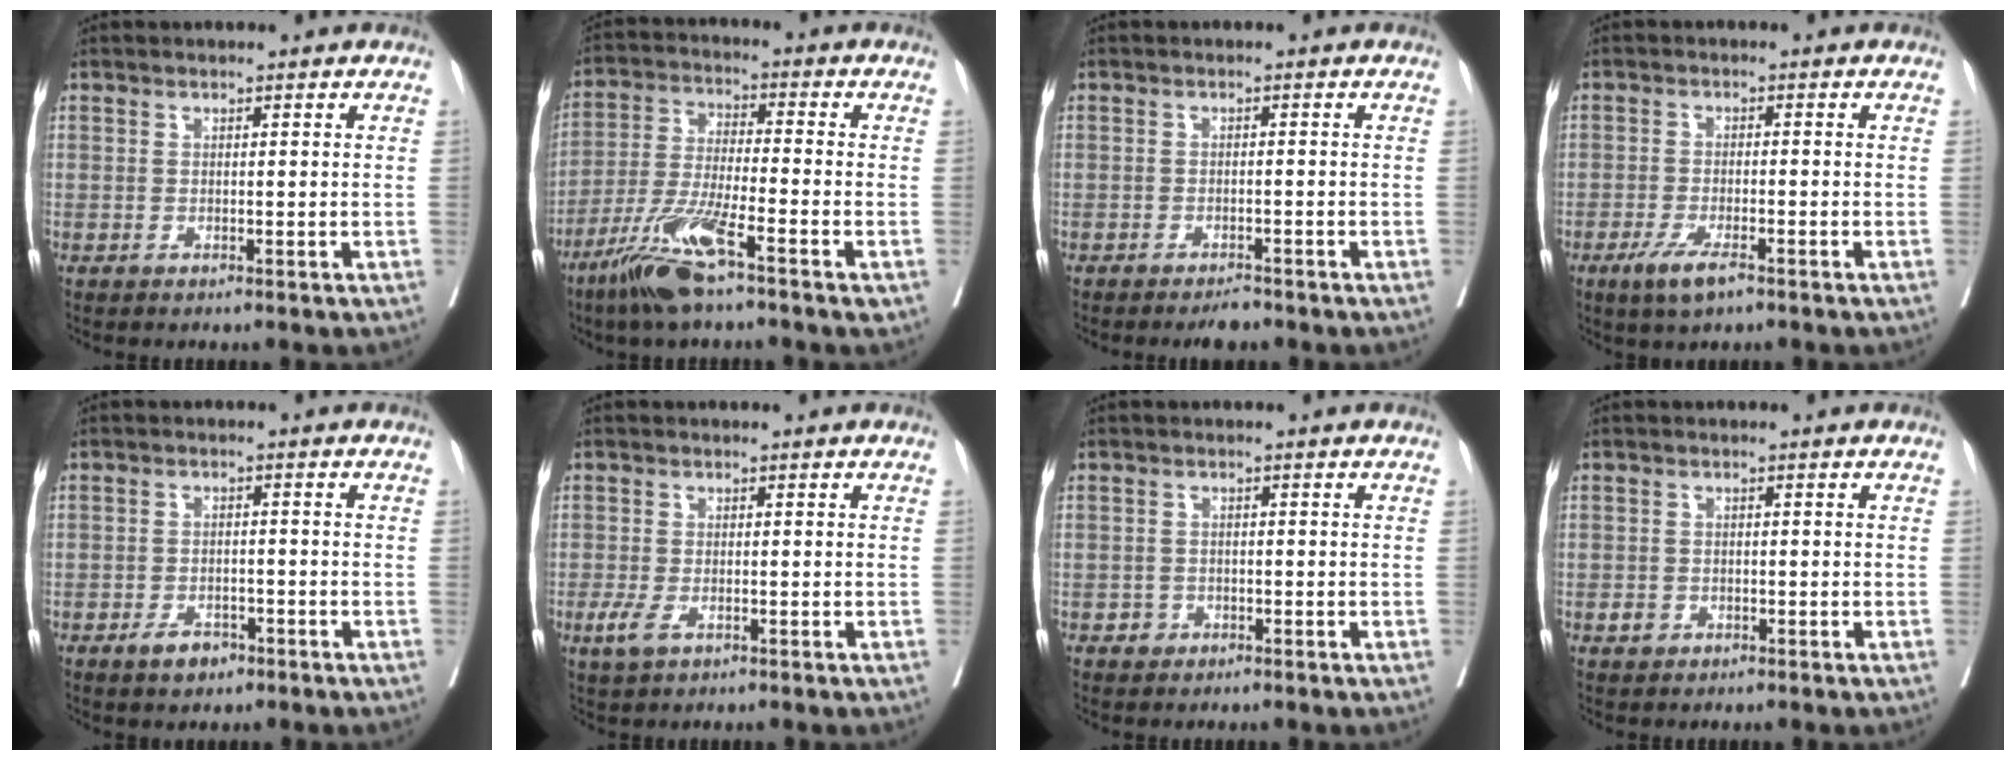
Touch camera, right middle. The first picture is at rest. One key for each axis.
{"total": 10.7, "fx": -6.5, "fy": 0.8, "fz": 8.4, "tx": -0.174, "ty": -0.024, "tz": -0.127}
{"total": 2.1, "fx": -1.8, "fy": 0.3, "fz": 0.9, "tx": -0.018, "ty": -0.003, "tz": -0.027}
{"total": 4.5, "fx": -2.8, "fy": 1.0, "fz": 3.4, "tx": -0.073, "ty": -0.008, "tz": -0.047}
{"total": 3.3, "fx": -2.2, "fy": 1.7, "fz": 1.7, "tx": -0.031, "ty": 0.002, "tz": -0.029}
{"total": 2.9, "fx": -1.2, "fy": 1.3, "fz": 2.3, "tx": -0.055, "ty": -0.004, "tz": -0.021}
{"total": 1.5, "fx": -0.8, "fy": 1.2, "fz": 0.2, "tx": 0.000, "ty": 0.006, "tz": -0.013}
{"total": 1.4, "fx": -0.7, "fy": 1.2, "fz": 0.5, "tx": -0.006, "ty": 0.005, "tz": -0.007}